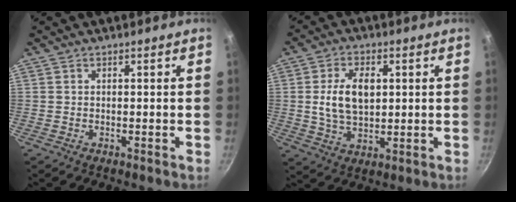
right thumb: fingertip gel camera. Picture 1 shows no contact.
{"total": 10.0, "force": [1.5, 6.2, 7.7], "torque": [-0.123, -0.002, 0.028]}